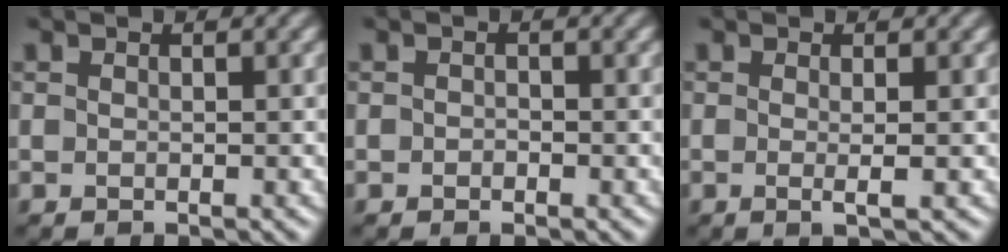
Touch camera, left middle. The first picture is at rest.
{"total": 0.7, "force": [-0.7, 0.2, 0.2], "torque": [-0.006, -0.003, -0.016]}
{"total": 1.4, "force": [-0.5, -0.5, 1.2], "torque": [-0.026, -0.002, -0.008]}